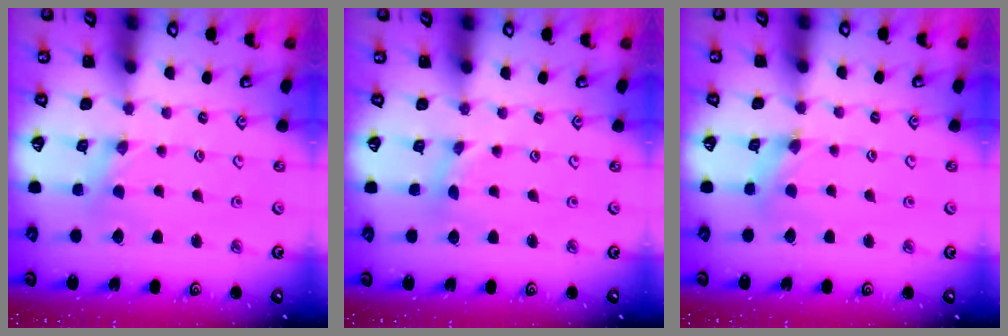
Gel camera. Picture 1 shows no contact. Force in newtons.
{"total": 0.7, "press": 0.7, "slide": 0.1}
{"total": 1.4, "press": 1.3, "slide": 0.3}